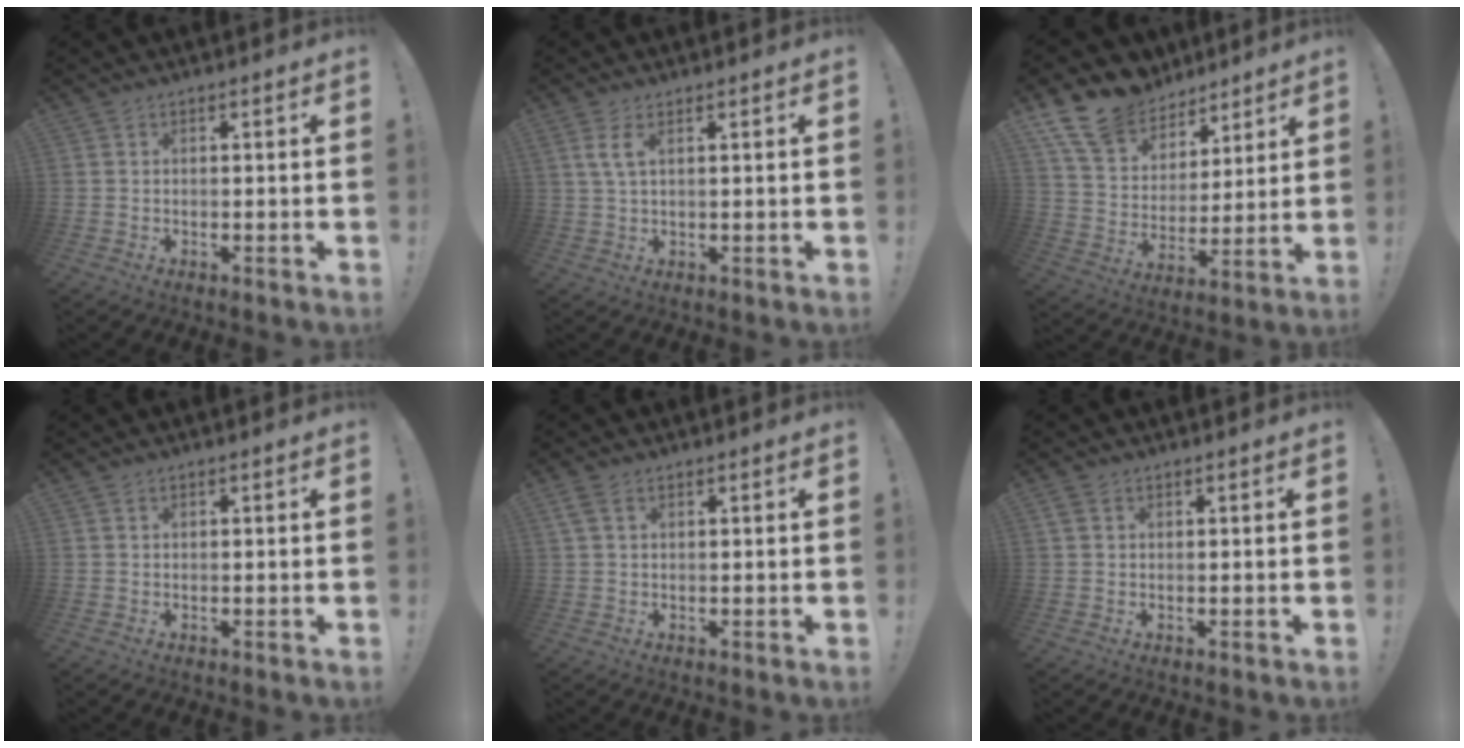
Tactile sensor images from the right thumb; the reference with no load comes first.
{"total": 4.2, "force": [1.9, 1.4, 3.4], "torque": [-0.061, 0.001, 0.034]}
{"total": 16.1, "force": [12.3, 9.3, 4.8], "torque": [-0.095, -0.090, 0.237]}
{"total": 0.7, "force": [0.5, 0.4, 0.1], "torque": [0.005, -0.002, 0.009]}
{"total": 3.4, "force": [1.7, 1.9, 2.2], "torque": [-0.047, 0.005, 0.035]}
{"total": 2.1, "force": [1.4, 1.4, 0.9], "torque": [-0.011, -0.001, 0.025]}